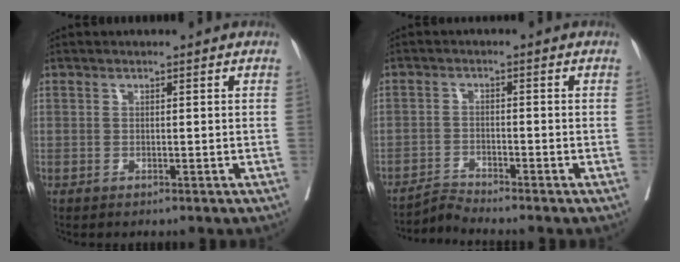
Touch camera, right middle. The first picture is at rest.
{"total": 3.1, "force": [-2.7, -1.3, -0.7], "torque": [0.013, -0.014, -0.050]}